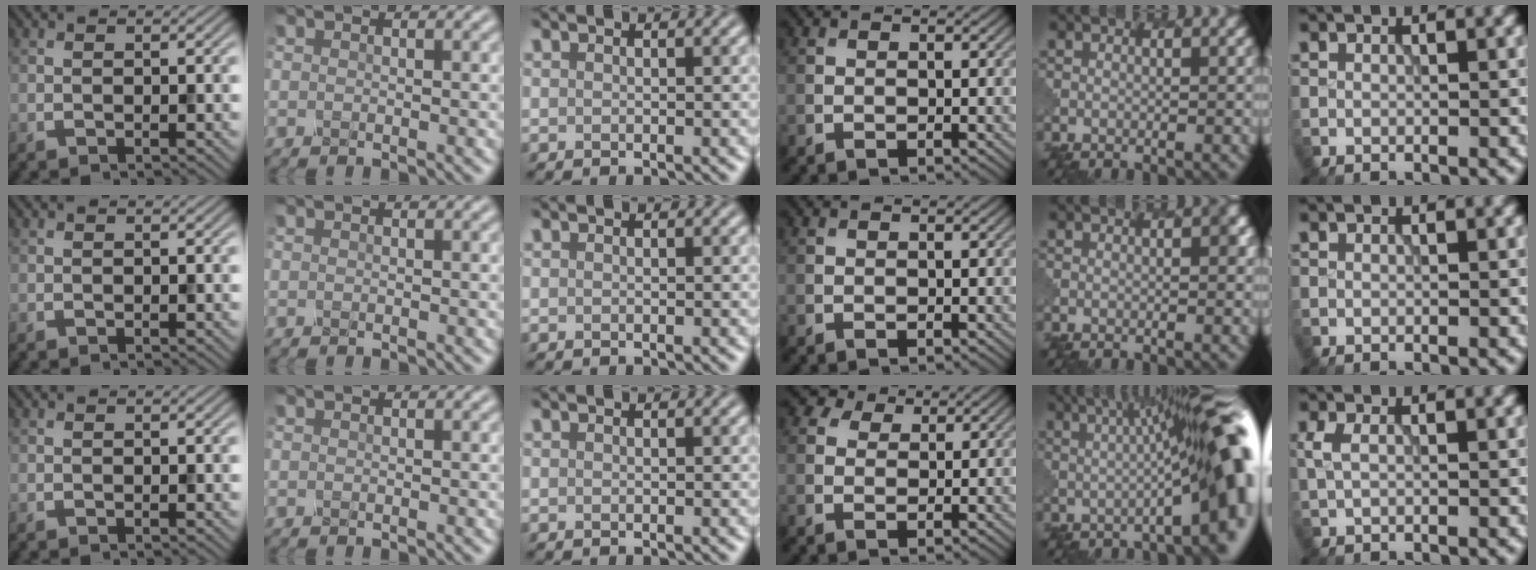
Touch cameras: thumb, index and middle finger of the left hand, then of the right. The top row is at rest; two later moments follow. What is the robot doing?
{"motion": "dispense", "object": "spray bottle"}